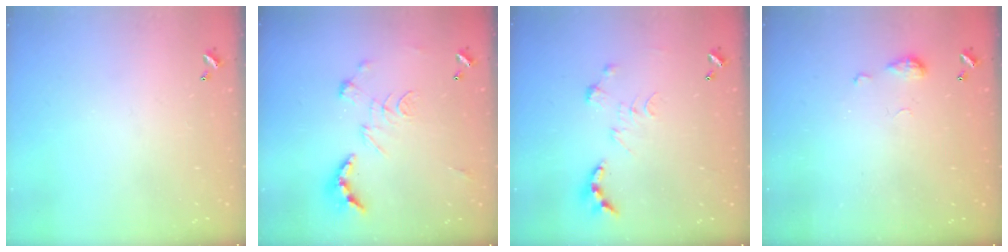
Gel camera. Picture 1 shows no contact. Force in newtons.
{"total": 2.6, "press": 2.1, "slide": 1.5}
{"total": 0.0}
{"total": 4.9, "press": 4.8, "slide": 0.7}